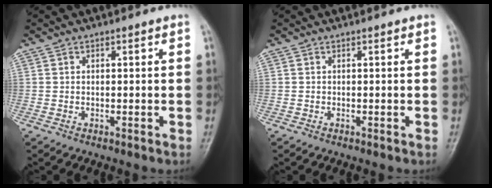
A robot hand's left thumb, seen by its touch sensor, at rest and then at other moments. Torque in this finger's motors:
{"motor_torque": [0.00, 0.01, -0.01, -0.01, 0.00]}